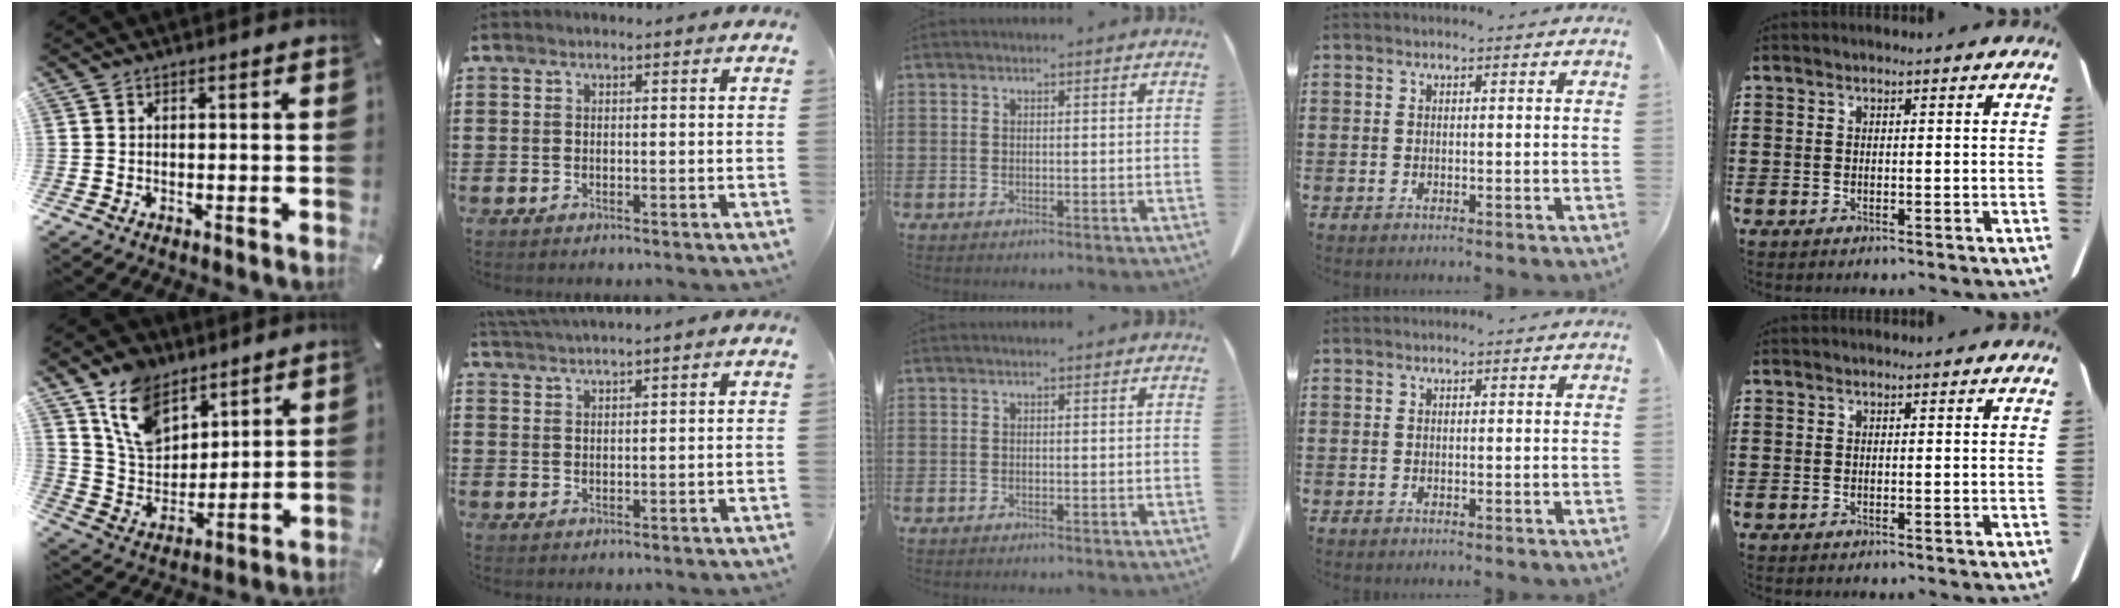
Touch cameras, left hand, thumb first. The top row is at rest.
{"thumb": {"total": 13.0, "force": [8.6, 8.4, 4.9], "torque": [-0.107, -0.047, 0.170]}, "index": {"total": 2.0, "force": [1.9, -0.5, 0.3], "torque": [-0.009, 0.000, 0.037]}}